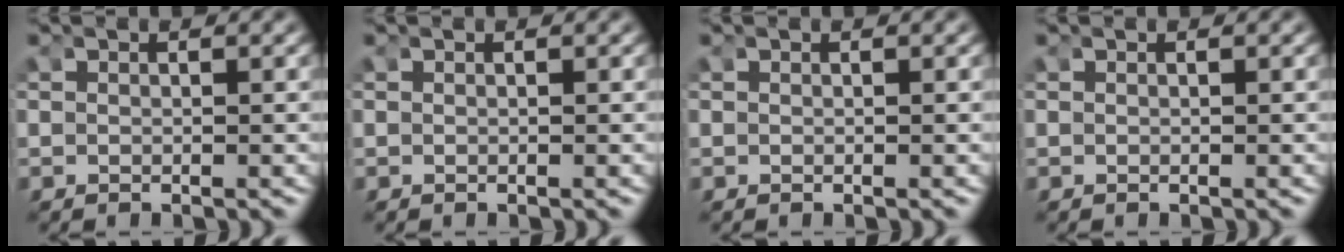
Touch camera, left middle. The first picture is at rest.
{"total": 0.0}
{"total": 0.0}
{"total": 0.0}